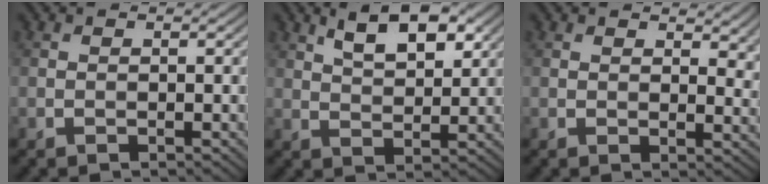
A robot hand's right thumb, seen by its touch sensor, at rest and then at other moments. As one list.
[{"total": 6.8, "force": [3.8, 2.8, 4.9], "torque": [-0.088, 0.005, 0.070]}, {"total": 5.0, "force": [3.1, 2.3, 3.2], "torque": [-0.044, -0.003, 0.055]}]